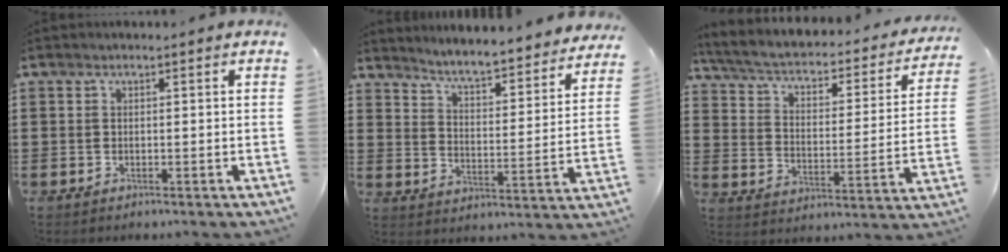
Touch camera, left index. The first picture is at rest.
{"total": 4.8, "force": [4.6, -0.5, 1.3], "torque": [-0.050, -0.045, 0.071]}
{"total": 3.0, "force": [1.9, 1.1, 2.1], "torque": [-0.052, -0.023, 0.024]}